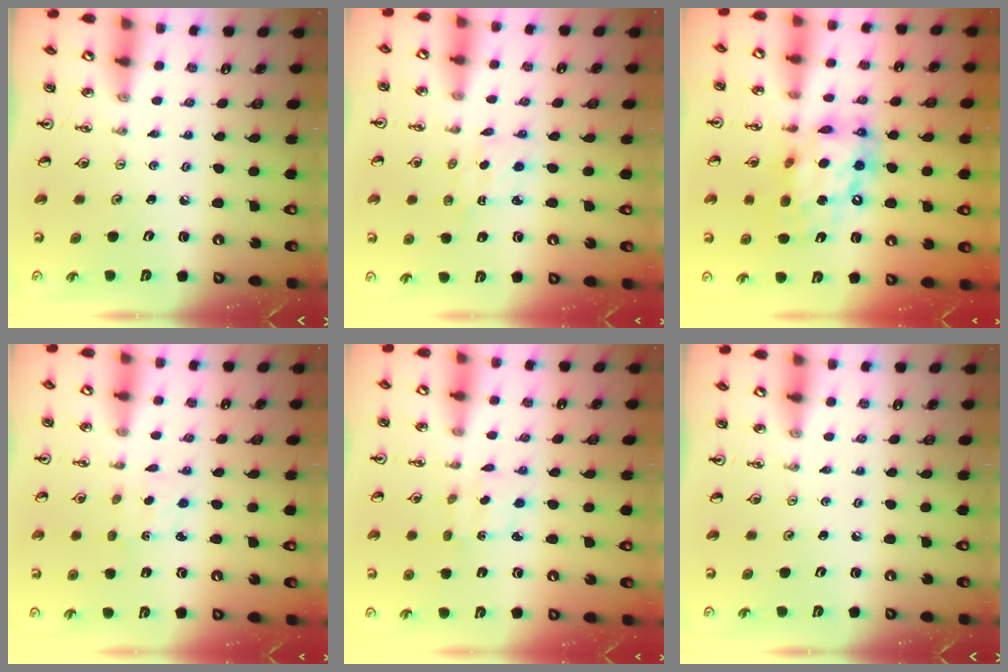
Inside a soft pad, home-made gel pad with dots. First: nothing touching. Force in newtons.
{"total": 2.0, "press": 1.9, "slide": 0.6}
{"total": 14.1, "press": 14.0, "slide": 1.7}
{"total": 1.7, "press": 1.6, "slide": 0.5}
{"total": 2.9, "press": 2.8, "slide": 0.6}
{"total": 0.0}